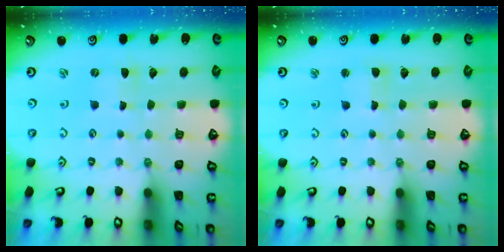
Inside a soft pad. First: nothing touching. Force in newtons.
{"total": 2.3, "press": 2.3, "slide": 0.3}